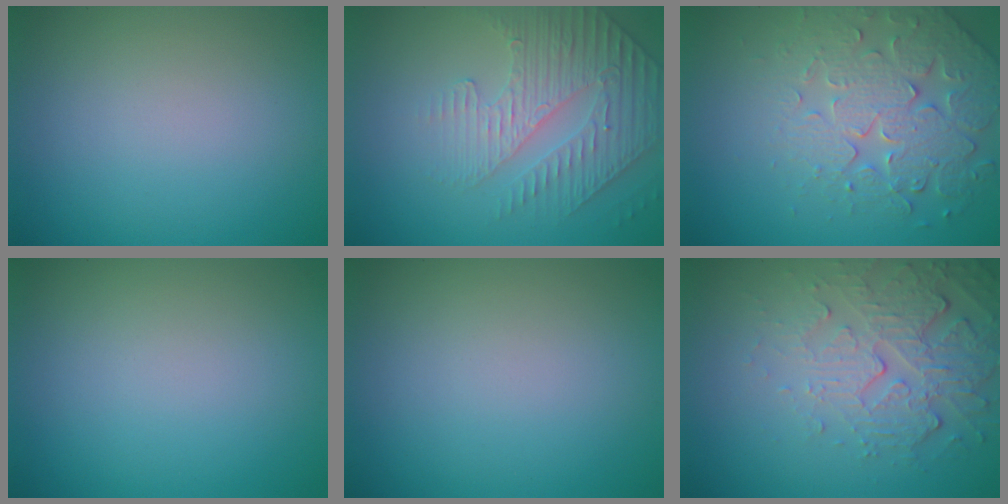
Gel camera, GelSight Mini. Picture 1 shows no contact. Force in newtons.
{"total": 4.5, "press": 3.5, "slide": 2.9}
{"total": 4.7, "press": 4.6, "slide": 1.0}
{"total": 0.0}
{"total": 0.0}
{"total": 5.5, "press": 3.5, "slide": 4.2}